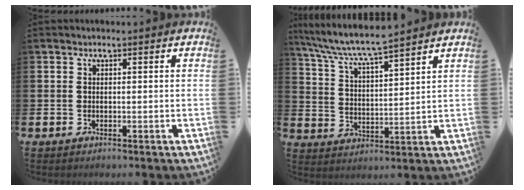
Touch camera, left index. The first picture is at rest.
{"total": 6.9, "force": [6.4, 0.3, 2.5], "torque": [-0.074, -0.040, 0.110]}